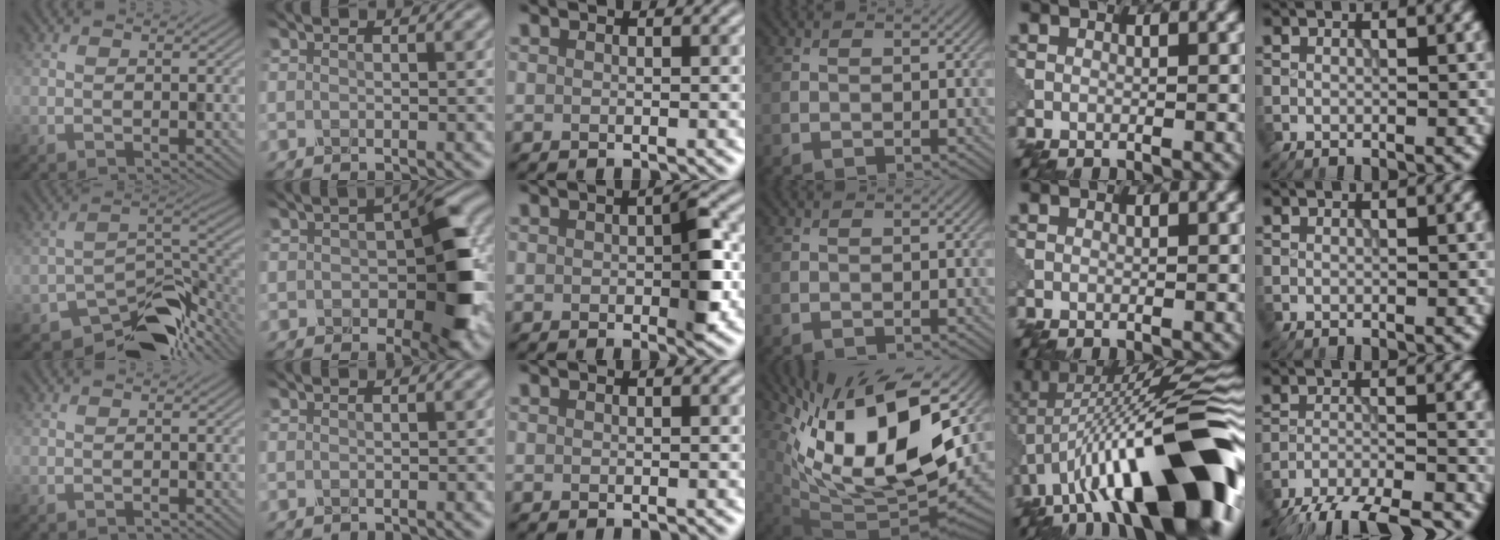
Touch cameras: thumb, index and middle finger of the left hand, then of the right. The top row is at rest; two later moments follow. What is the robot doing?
{"motion": "disassemble", "object": "pitcher"}